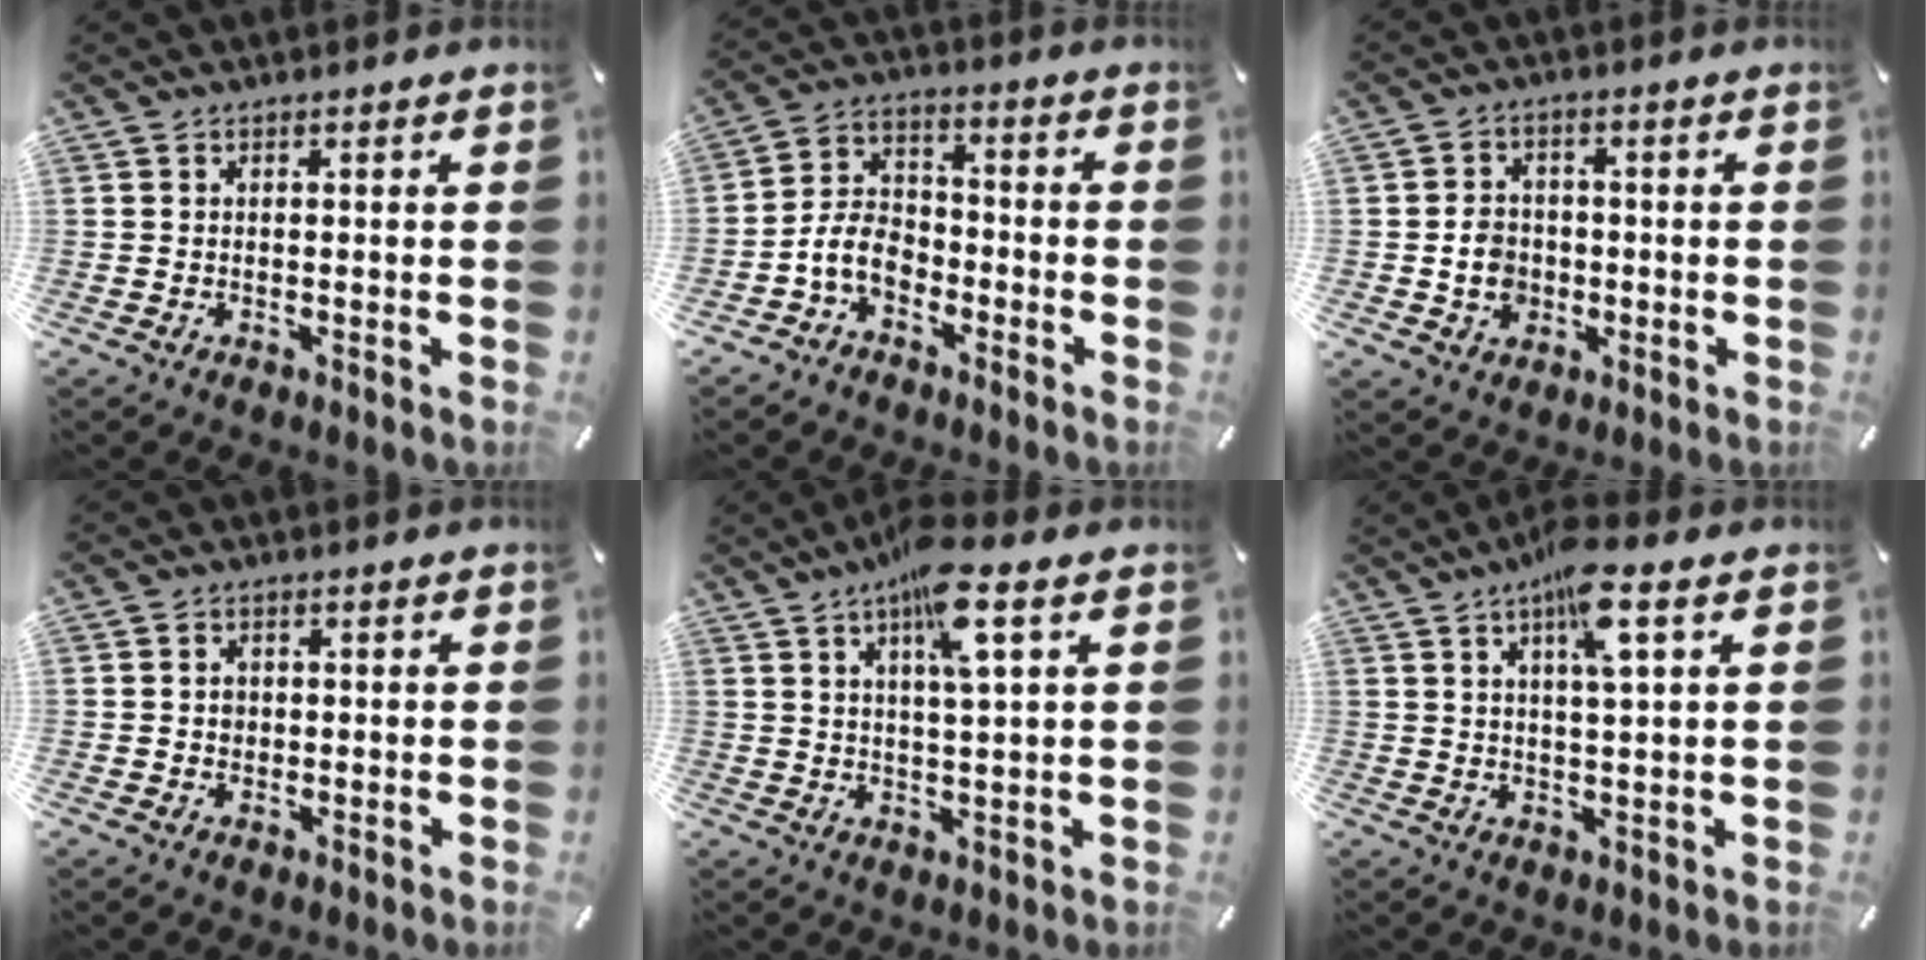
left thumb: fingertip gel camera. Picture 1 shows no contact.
{"total": 7.9, "force": [-4.2, 5.6, 3.7], "torque": [-0.087, 0.021, -0.082]}
{"total": 6.2, "force": [-1.1, 5.5, 2.5], "torque": [-0.040, 0.005, -0.020]}
{"total": 1.8, "force": [0.0, 1.7, 0.6], "torque": [-0.006, 0.004, -0.005]}
{"total": 9.7, "force": [5.0, 1.6, 8.2], "torque": [-0.144, -0.011, 0.080]}
{"total": 8.7, "force": [4.3, 1.4, 7.4], "torque": [-0.136, -0.002, 0.069]}